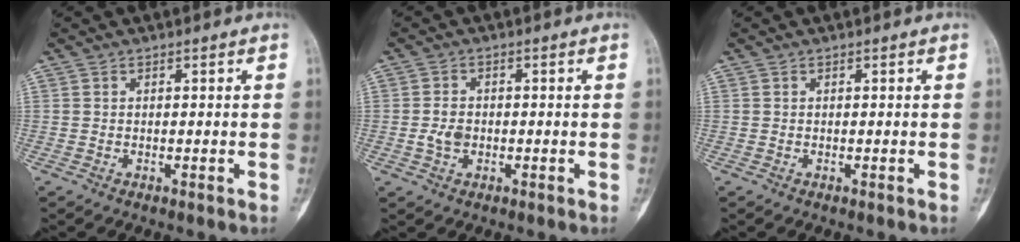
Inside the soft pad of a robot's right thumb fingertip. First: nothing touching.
{"total": 3.3, "force": [-0.5, 2.4, 2.2], "torque": [-0.036, 0.005, -0.009]}
{"total": 0.0}